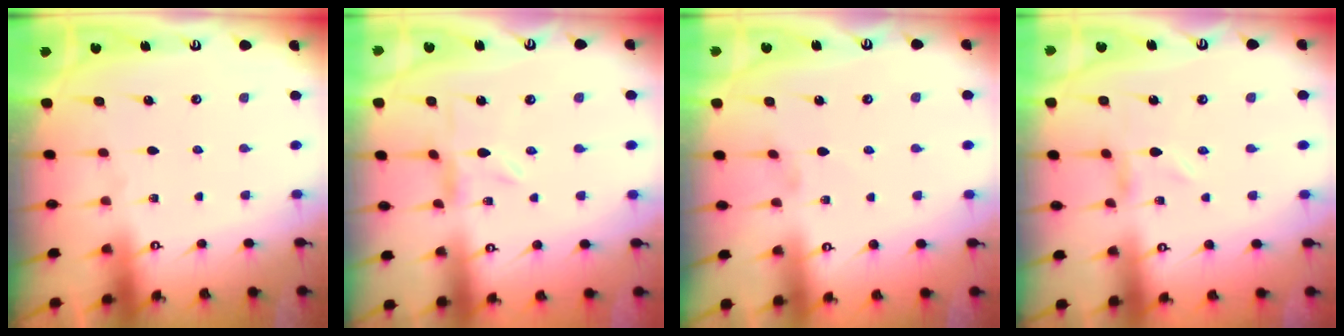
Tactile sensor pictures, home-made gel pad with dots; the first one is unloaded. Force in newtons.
{"total": 0.0}
{"total": 0.7, "press": 0.7, "slide": 0.2}
{"total": 0.6, "press": 0.5, "slide": 0.2}